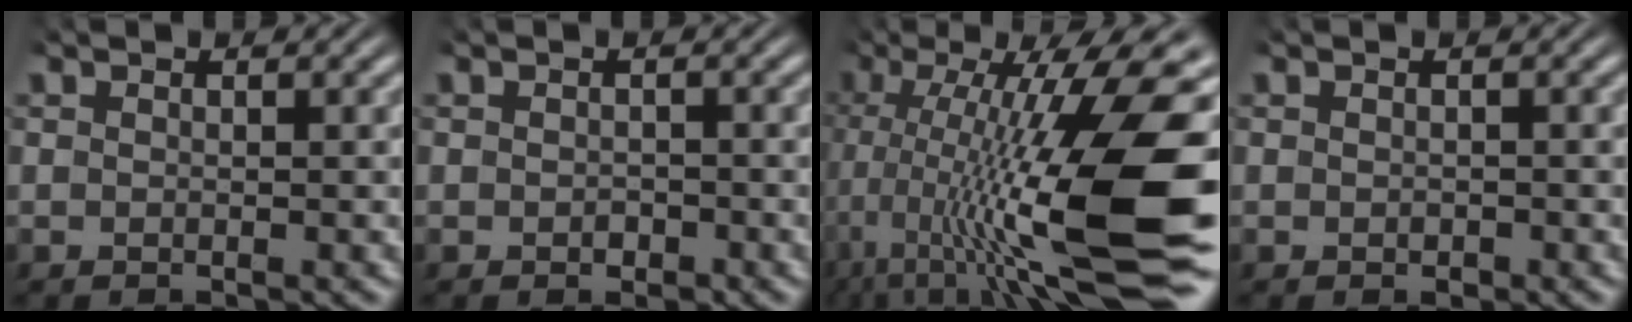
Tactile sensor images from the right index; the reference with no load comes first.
{"total": 1.1, "force": [-0.6, 0.8, 0.3], "torque": [-0.006, 0.000, -0.010]}
{"total": 15.1, "force": [-1.9, 5.1, 14.0], "torque": [-0.196, -0.011, -0.022]}
{"total": 0.6, "force": [-0.3, 0.5, 0.3], "torque": [-0.008, -0.003, -0.002]}